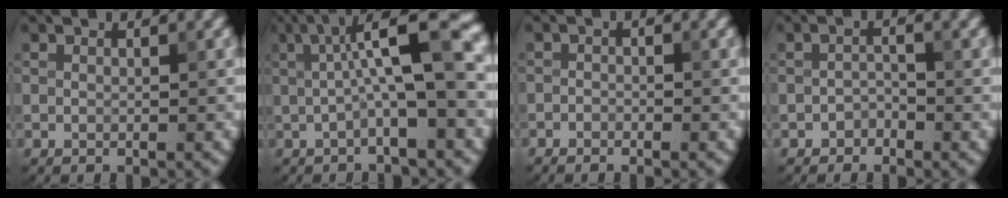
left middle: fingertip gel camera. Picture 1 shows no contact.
{"total": 8.6, "force": [0.7, 2.0, 8.3], "torque": [-0.120, 0.024, 0.003]}
{"total": 1.1, "force": [-0.9, 0.5, 0.1], "torque": [0.002, 0.002, -0.017]}
{"total": 1.2, "force": [-1.0, 0.6, 0.4], "torque": [-0.007, 0.007, -0.018]}